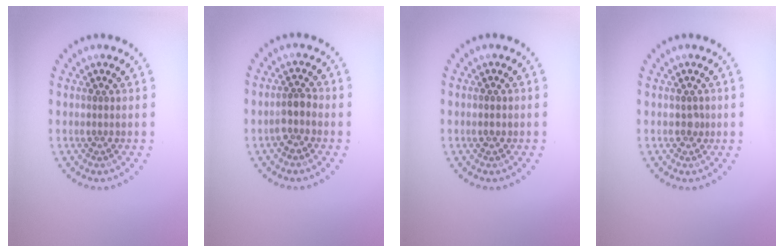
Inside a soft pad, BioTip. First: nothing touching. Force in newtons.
{"total": 1.9, "press": 1.6, "slide": 1.1}
{"total": 1.0, "press": 1.0, "slide": 0.0}
{"total": 0.6, "press": 0.6, "slide": 0.3}